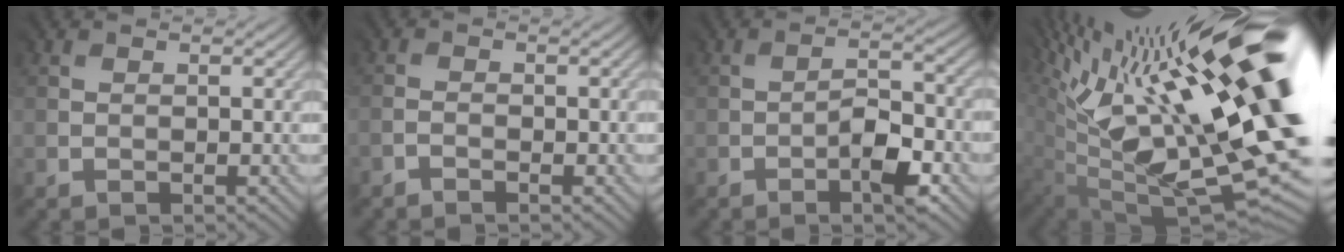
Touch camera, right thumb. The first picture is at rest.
{"total": 1.1, "force": [-1.1, -0.3, -0.2], "torque": [-0.002, 0.001, -0.024]}
{"total": 5.1, "force": [-2.8, 1.2, 4.0], "torque": [-0.072, 0.003, -0.049]}
{"total": 20.9, "force": [7.4, 6.1, 18.5], "torque": [-0.279, 0.017, 0.130]}